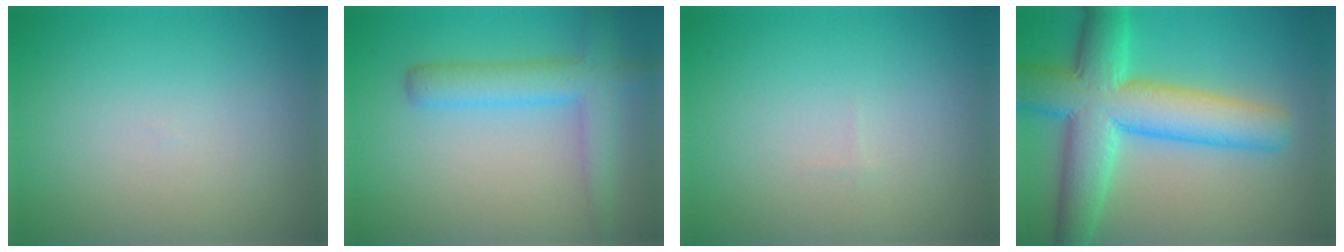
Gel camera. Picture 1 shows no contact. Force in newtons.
{"total": 4.2, "press": 4.2, "slide": 0.2}
{"total": 0.0}
{"total": 10.3, "press": 10.3, "slide": 0.2}